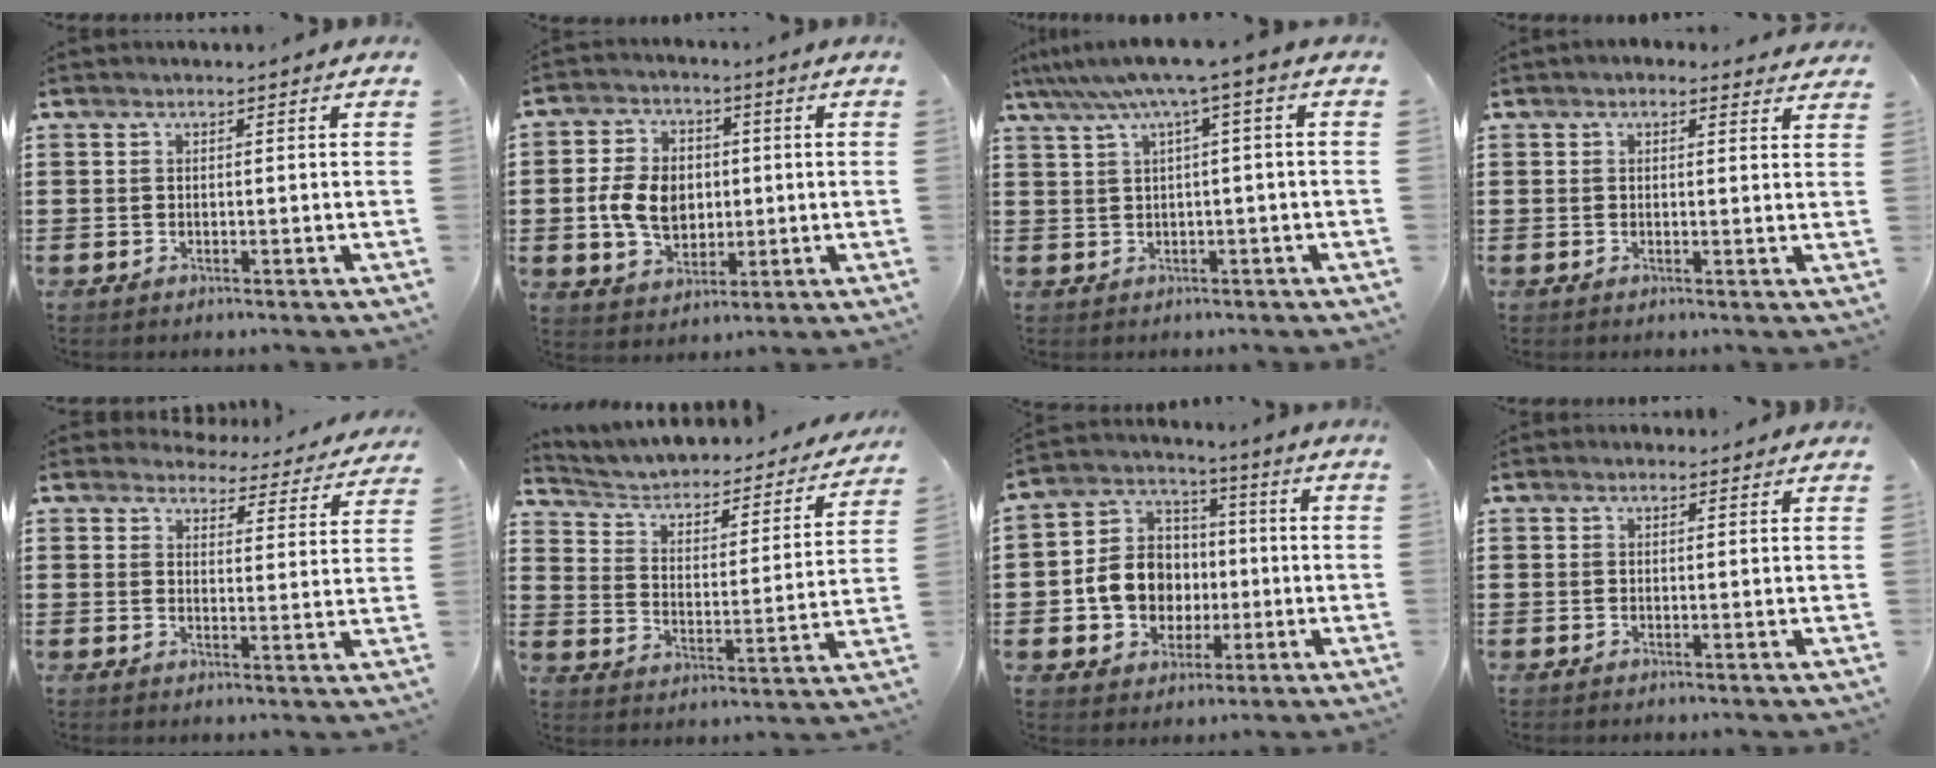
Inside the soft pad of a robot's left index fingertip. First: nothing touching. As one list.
[{"total": 8.2, "force": [-0.3, 6.2, 5.4], "torque": [-0.123, 0.010, -0.010]}, {"total": 5.2, "force": [1.5, -0.3, 5.0], "torque": [-0.095, -0.011, 0.022]}, {"total": 1.4, "force": [1.2, 0.6, 0.5], "torque": [-0.005, 0.003, 0.020]}, {"total": 4.3, "force": [4.2, 0.6, 0.5], "torque": [-0.023, -0.028, 0.072]}, {"total": 2.7, "force": [2.0, 1.5, 0.9], "torque": [-0.035, -0.024, 0.023]}, {"total": 9.3, "force": [-1.1, 8.4, 3.8], "torque": [-0.105, 0.020, -0.017]}, {"total": 0.6, "force": [0.3, 0.5, 0.2], "torque": [-0.005, 0.003, 0.005]}]